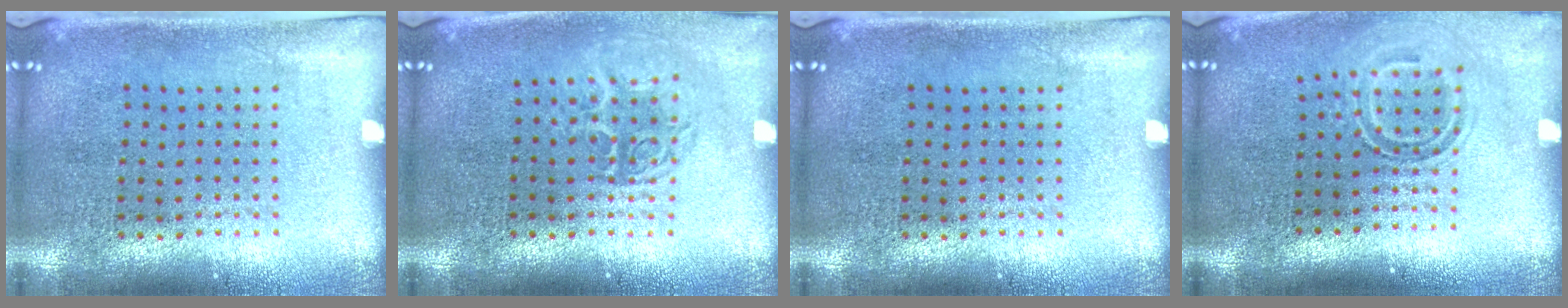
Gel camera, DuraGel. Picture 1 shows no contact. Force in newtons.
{"total": 1.5, "press": 1.2, "slide": 0.8}
{"total": 0.0}
{"total": 1.7, "press": 1.2, "slide": 1.2}